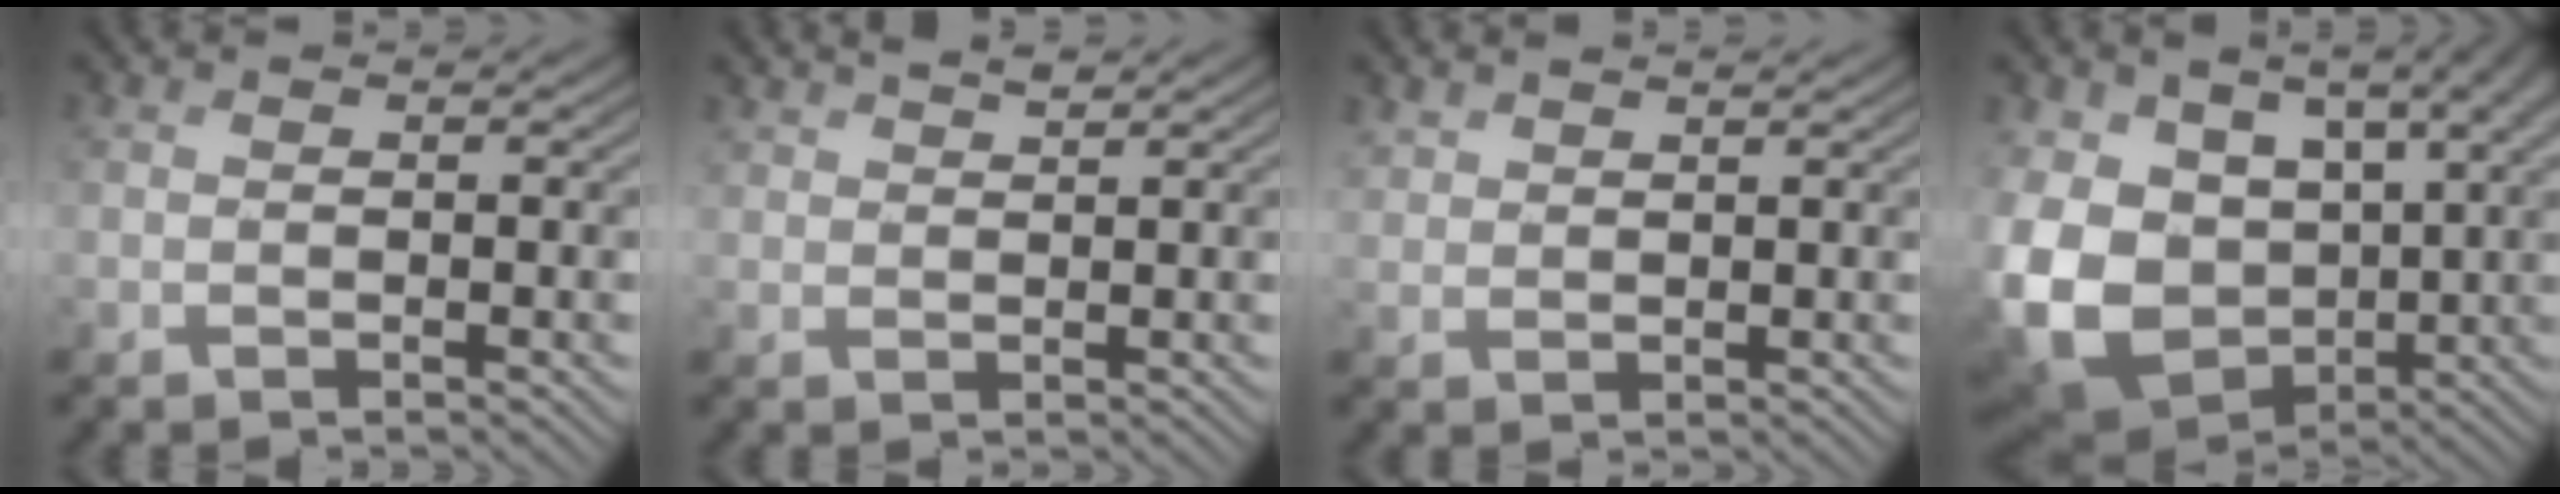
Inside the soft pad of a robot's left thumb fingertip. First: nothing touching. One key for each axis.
{"total": 2.2, "fx": 2.0, "fy": 0.7, "fz": 0.9, "tx": -0.019, "ty": 0.005, "tz": 0.043}
{"total": 2.4, "fx": 2.1, "fy": 0.9, "fz": 0.7, "tx": -0.017, "ty": 0.002, "tz": 0.050}
{"total": 18.9, "fx": 2.1, "fy": 13.1, "fz": 13.4, "tx": -0.292, "ty": -0.038, "tz": 0.090}